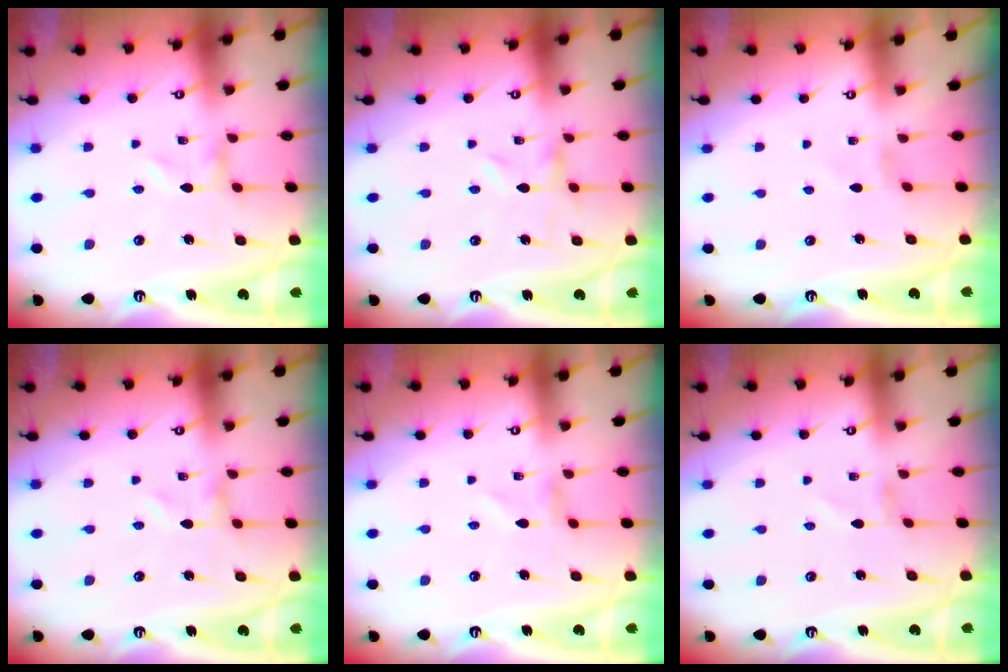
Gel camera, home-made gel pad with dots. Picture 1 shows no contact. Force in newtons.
{"total": 0.0}
{"total": 0.0}
{"total": 0.0}
{"total": 0.7, "press": 0.7, "slide": 0.1}
{"total": 0.7, "press": 0.7, "slide": 0.2}